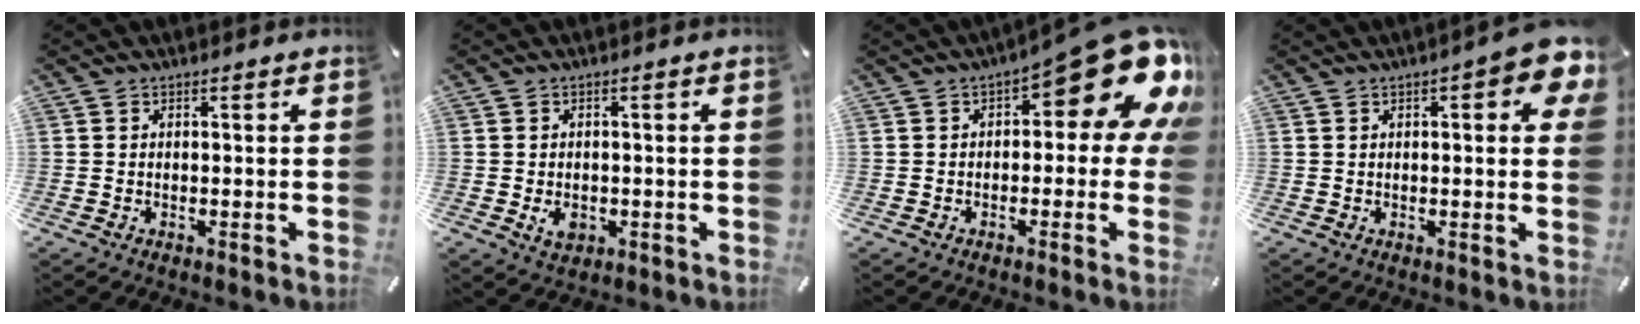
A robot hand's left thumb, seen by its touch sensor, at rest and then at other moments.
{"total": 3.4, "force": [-0.9, 2.5, 2.1], "torque": [-0.035, -0.002, -0.018]}
{"total": 17.4, "force": [7.8, 6.7, 14.0], "torque": [-0.177, -0.058, 0.127]}
{"total": 8.0, "force": [2.9, 2.9, 6.9], "torque": [-0.083, -0.012, 0.043]}